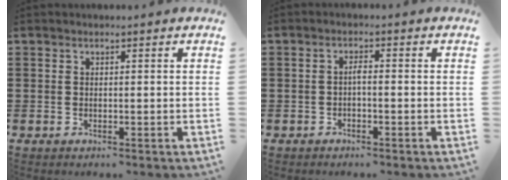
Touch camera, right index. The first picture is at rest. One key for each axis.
{"total": 1.2, "fx": -0.4, "fy": 0.3, "fz": 1.1, "tx": -0.023, "ty": 0.002, "tz": -0.009}